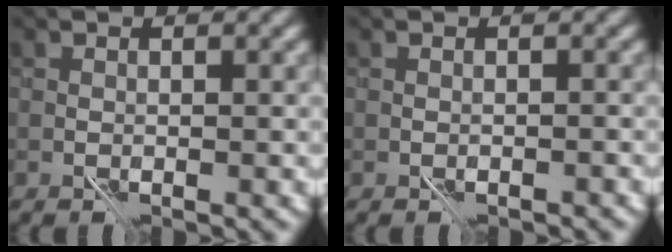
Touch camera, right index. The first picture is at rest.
{"total": 1.3, "force": [-1.0, 0.5, 0.7], "torque": [-0.007, -0.002, -0.014]}